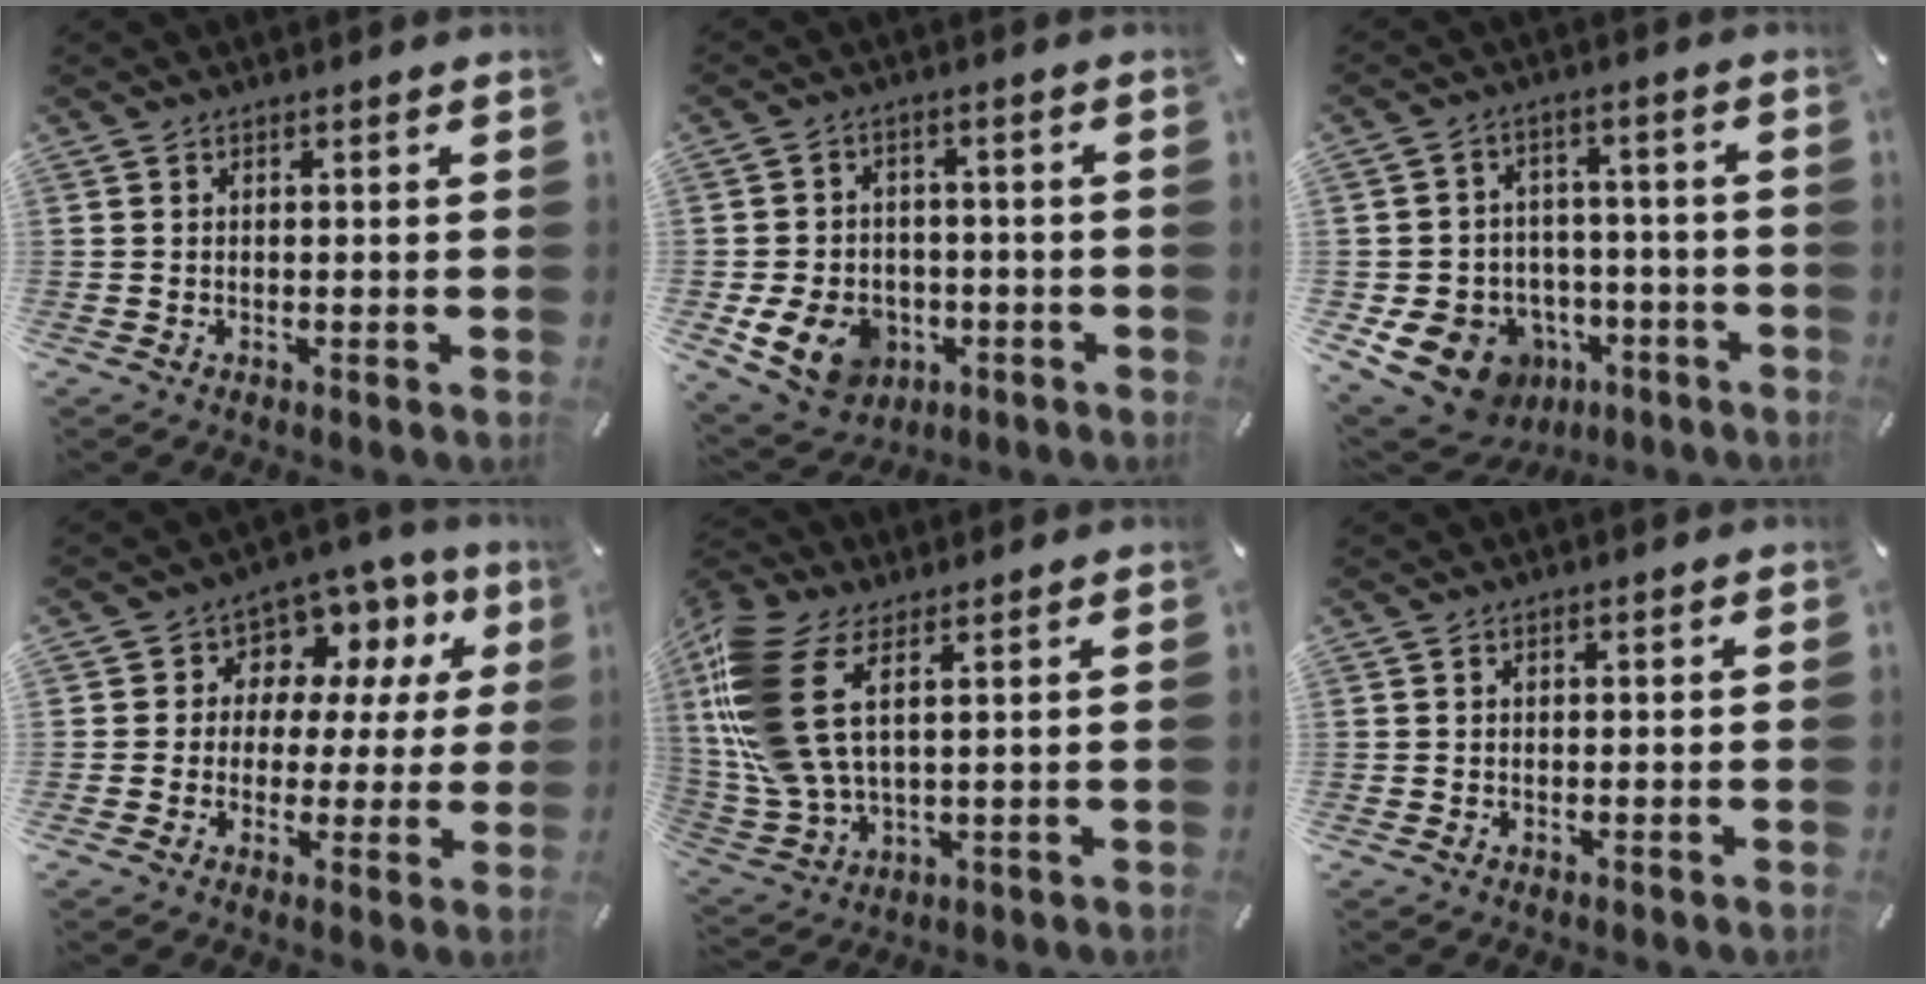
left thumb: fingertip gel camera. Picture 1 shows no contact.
{"total": 11.3, "force": [-4.1, 8.9, 5.8], "torque": [-0.119, 0.021, -0.071]}
{"total": 13.7, "force": [-6.2, 11.1, 5.1], "torque": [-0.096, 0.035, -0.095]}
{"total": 8.5, "force": [3.0, 7.6, 2.6], "torque": [-0.049, -0.021, 0.055]}
{"total": 13.5, "force": [4.8, 6.9, 10.5], "torque": [-0.259, -0.029, 0.084]}
{"total": 0.0}